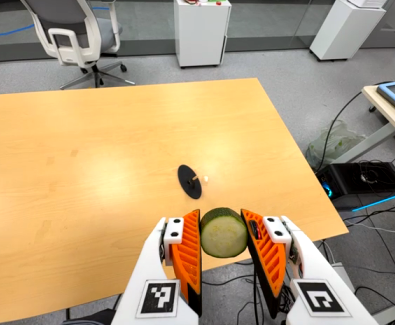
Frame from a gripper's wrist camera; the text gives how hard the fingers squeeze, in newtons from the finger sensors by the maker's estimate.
{"total": 9.9, "left": 9.5, "right": 10.4}